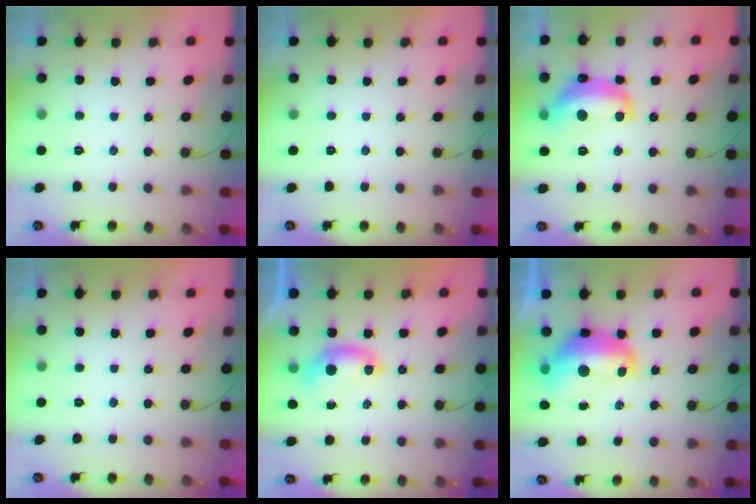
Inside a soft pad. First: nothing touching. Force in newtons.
{"total": 0.0}
{"total": 13.7, "press": 13.7, "slide": 0.8}
{"total": 0.0}
{"total": 6.4, "press": 6.4, "slide": 0.9}
{"total": 14.4, "press": 14.4, "slide": 1.2}